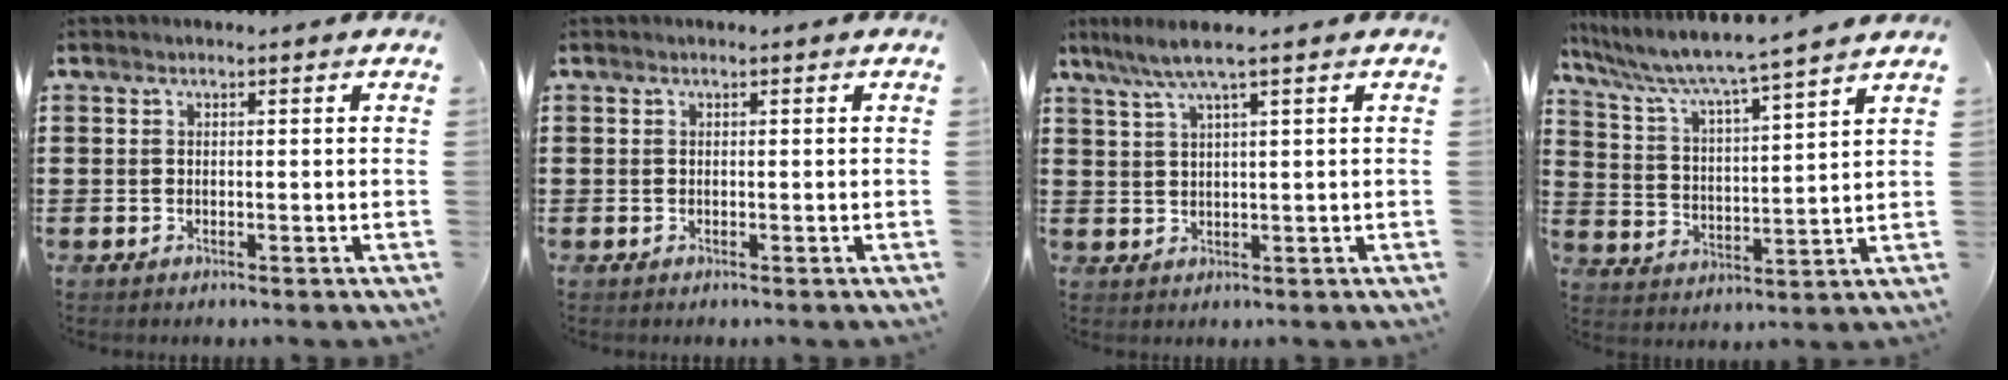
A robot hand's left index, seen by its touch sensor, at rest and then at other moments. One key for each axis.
{"total": 0.0}
{"total": 4.5, "fx": 2.6, "fy": -0.1, "fz": 3.6, "tx": -0.079, "ty": 0.001, "tz": 0.044}
{"total": 4.8, "fx": 4.3, "fy": -0.6, "fz": 2.1, "tx": -0.066, "ty": -0.037, "tz": 0.061}